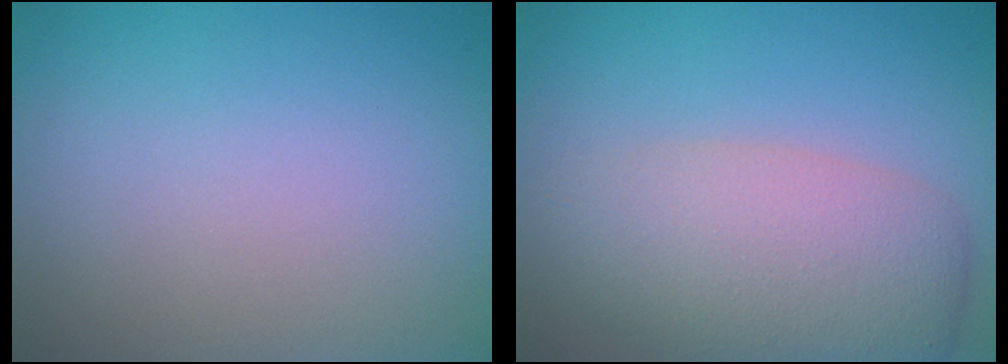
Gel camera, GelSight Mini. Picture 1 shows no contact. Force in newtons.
{"total": 6.6, "press": 6.6, "slide": 0.3}